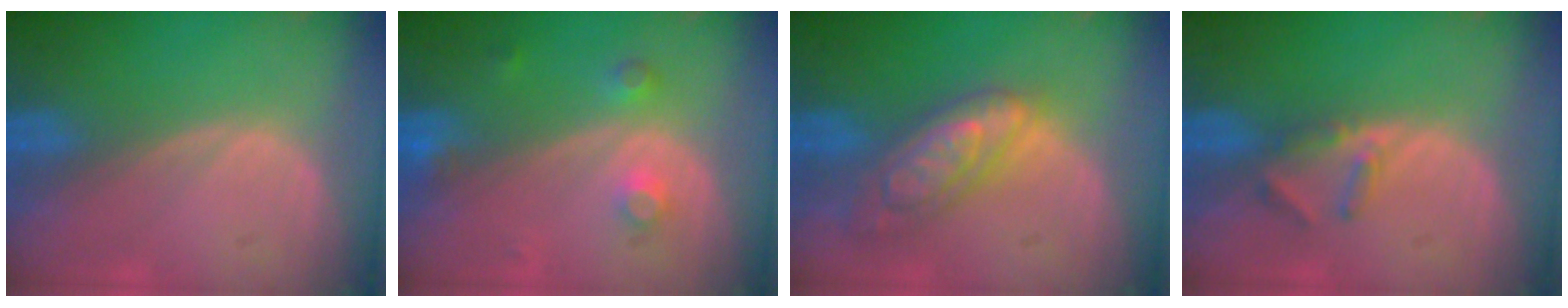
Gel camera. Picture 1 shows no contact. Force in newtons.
{"total": 3.3, "press": 3.1, "slide": 1.1}
{"total": 7.5, "press": 7.5, "slide": 0.4}
{"total": 2.9, "press": 2.6, "slide": 1.1}